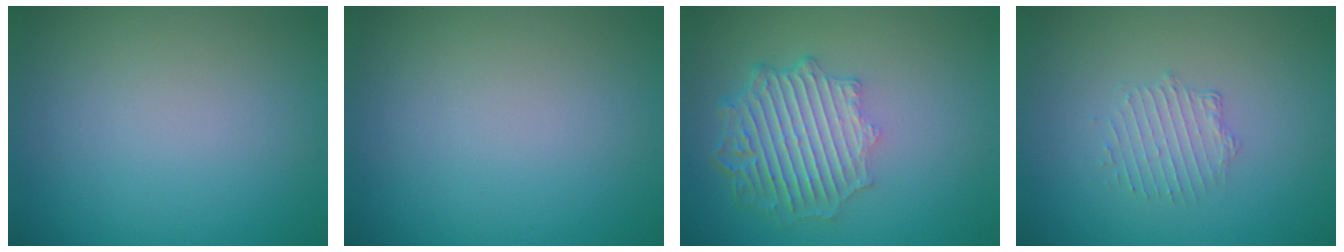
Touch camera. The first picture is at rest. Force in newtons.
{"total": 0.0}
{"total": 6.2, "press": 4.8, "slide": 4.0}
{"total": 1.6, "press": 0.9, "slide": 1.3}